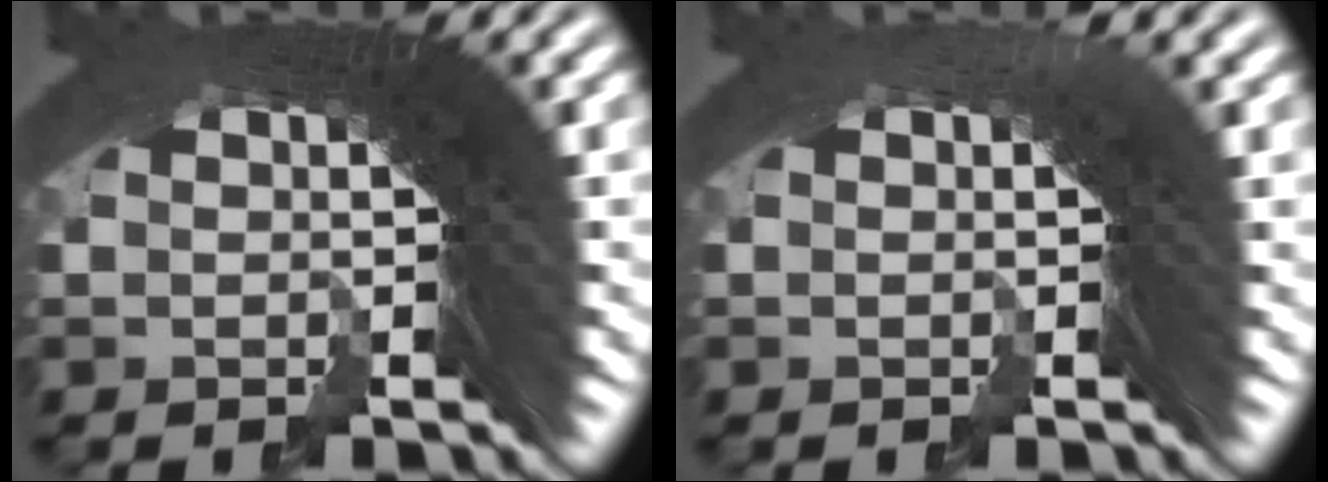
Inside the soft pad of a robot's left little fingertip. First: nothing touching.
{"total": 0.6, "force": [0.2, 0.4, 0.4], "torque": [-0.004, 0.008, -0.003]}